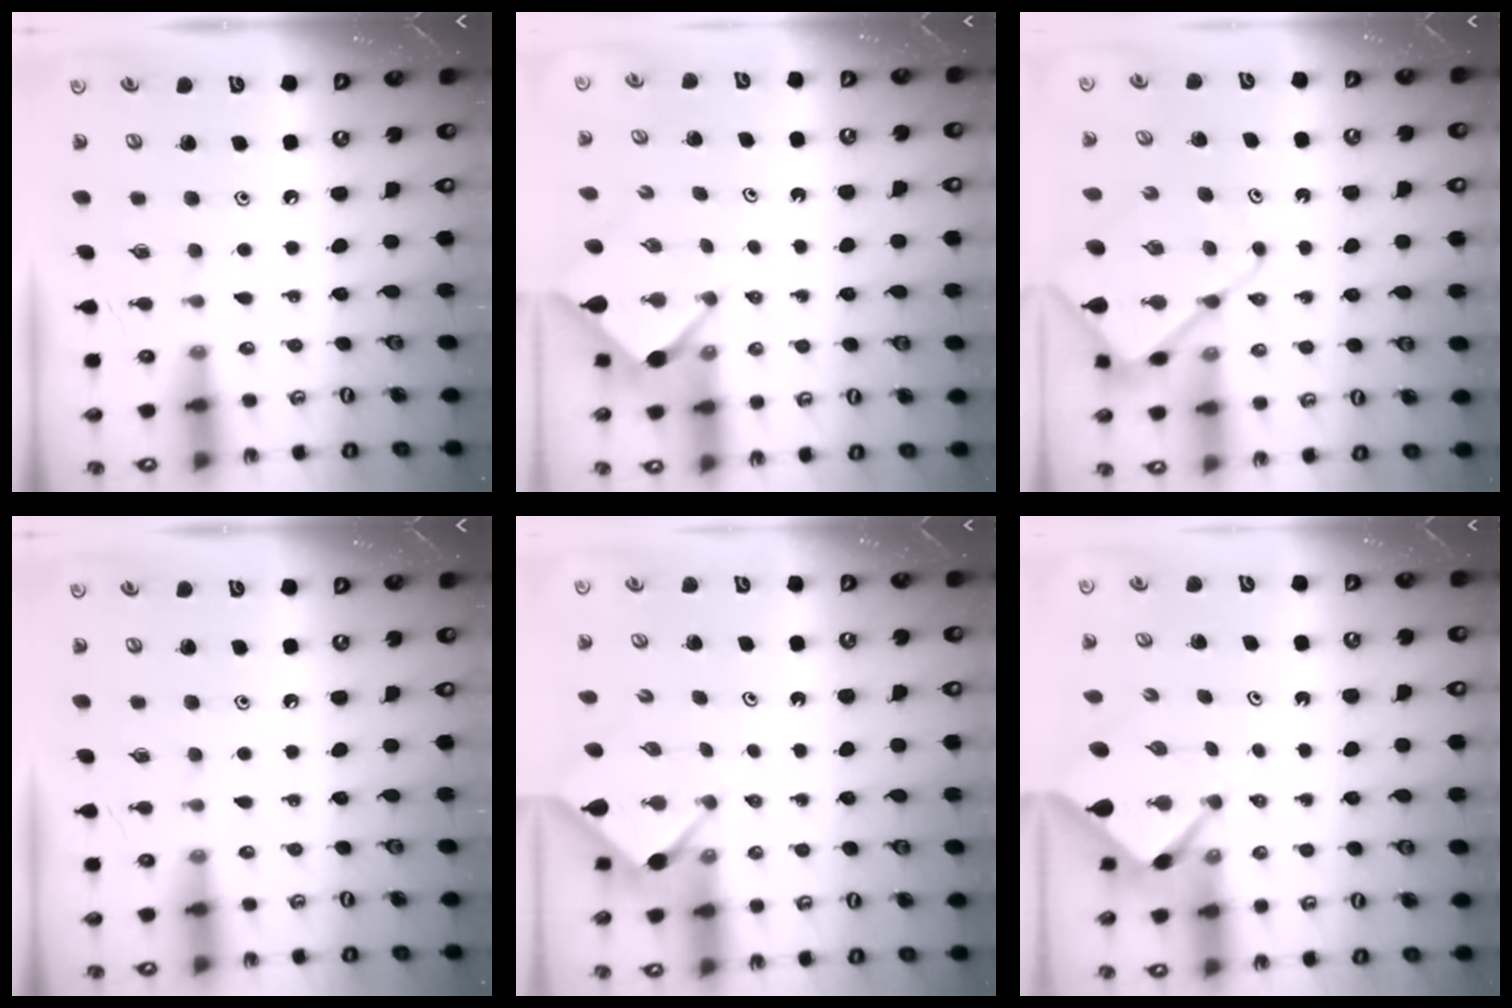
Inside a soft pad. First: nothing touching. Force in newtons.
{"total": 3.4, "press": 3.4, "slide": 0.2}
{"total": 8.6, "press": 8.6, "slide": 0.8}
{"total": 0.0}
{"total": 3.0, "press": 2.9, "slide": 0.3}
{"total": 2.4, "press": 2.3, "slide": 0.3}